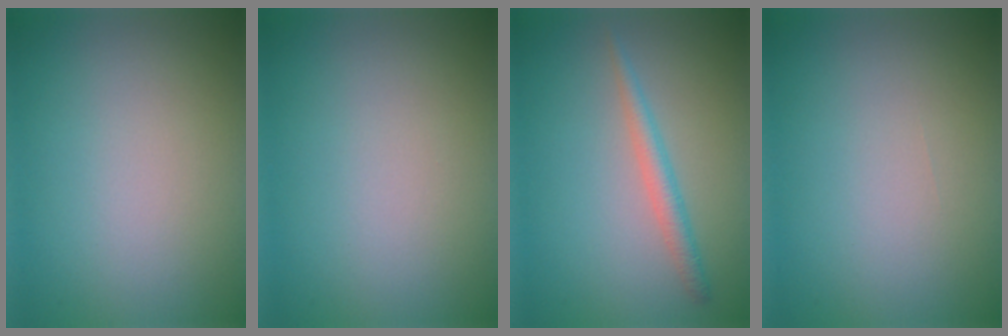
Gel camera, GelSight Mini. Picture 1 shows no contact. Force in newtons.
{"total": 0.0}
{"total": 2.0, "press": 2.0, "slide": 0.1}
{"total": 0.0}